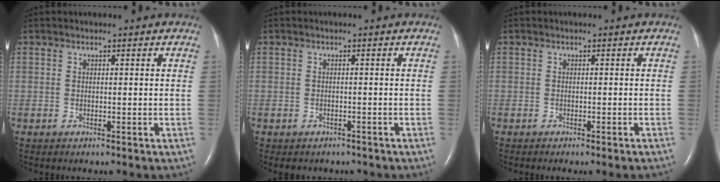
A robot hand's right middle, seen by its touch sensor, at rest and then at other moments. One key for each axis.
{"total": 3.4, "fx": -2.8, "fy": 1.8, "fz": 0.6, "tx": -0.006, "ty": 0.004, "tz": -0.031}
{"total": 1.2, "fx": -0.9, "fy": -0.3, "fz": 0.6, "tx": -0.006, "ty": 0.004, "tz": -0.011}